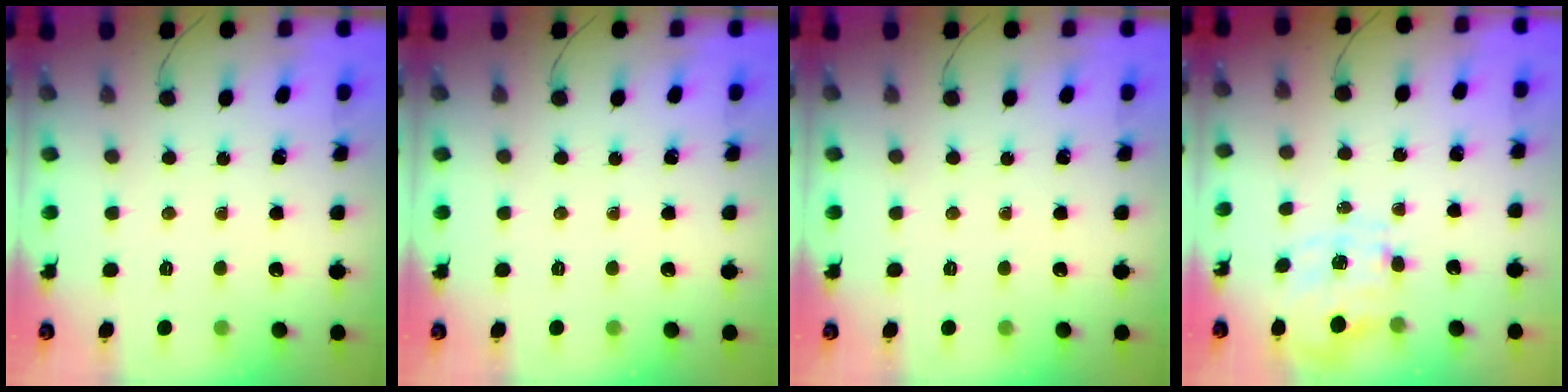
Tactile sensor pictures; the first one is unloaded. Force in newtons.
{"total": 0.0}
{"total": 0.0}
{"total": 3.4, "press": 3.2, "slide": 1.0}